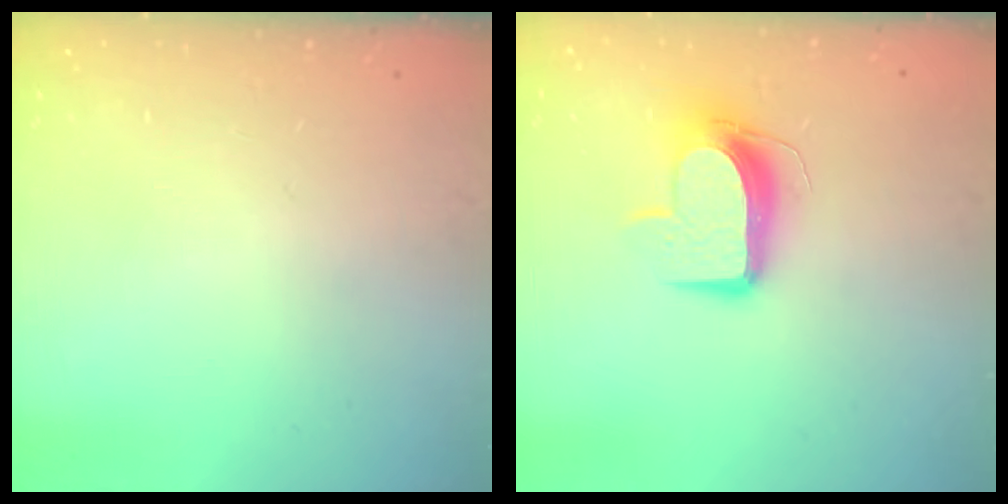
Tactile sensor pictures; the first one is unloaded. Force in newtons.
{"total": 11.1, "press": 11.0, "slide": 1.0}